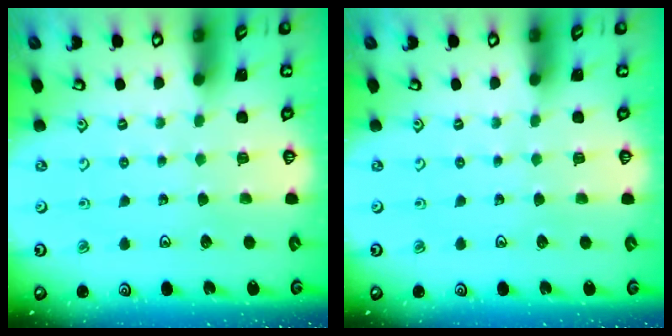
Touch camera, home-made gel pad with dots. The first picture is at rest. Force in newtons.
{"total": 0.0}